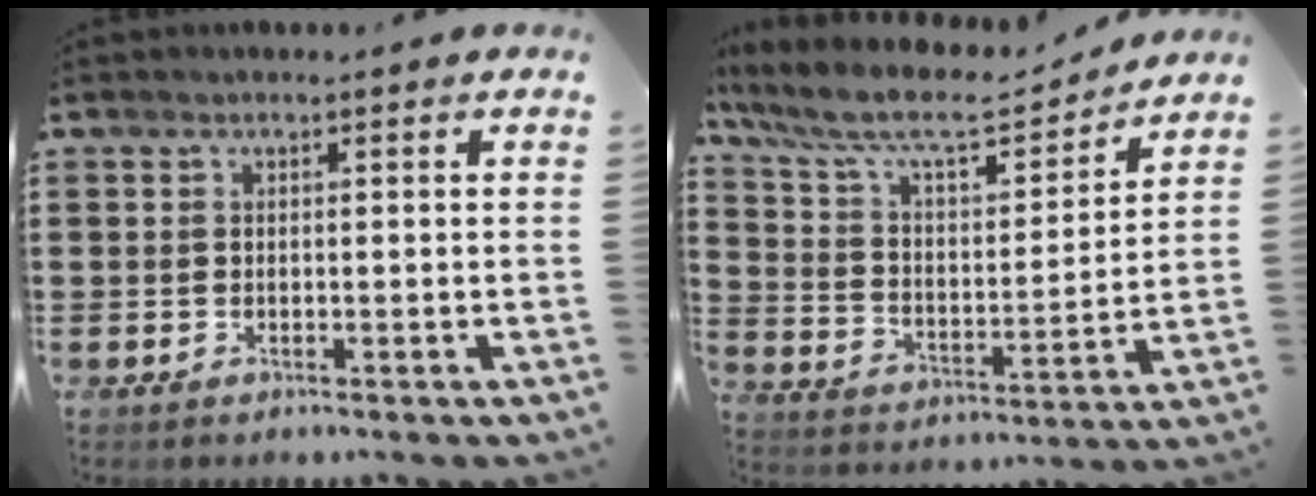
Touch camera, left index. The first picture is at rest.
{"total": 9.5, "force": [8.1, 2.0, 4.5], "torque": [-0.124, -0.044, 0.136]}